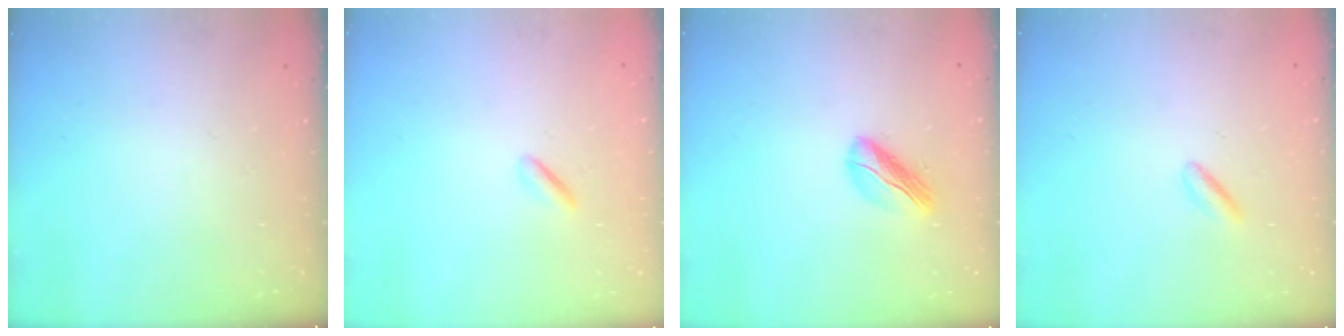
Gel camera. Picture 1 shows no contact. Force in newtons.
{"total": 0.5, "press": 0.0, "slide": 0.5}
{"total": 6.4, "press": 6.2, "slide": 1.5}
{"total": 2.7, "press": 2.5, "slide": 1.2}